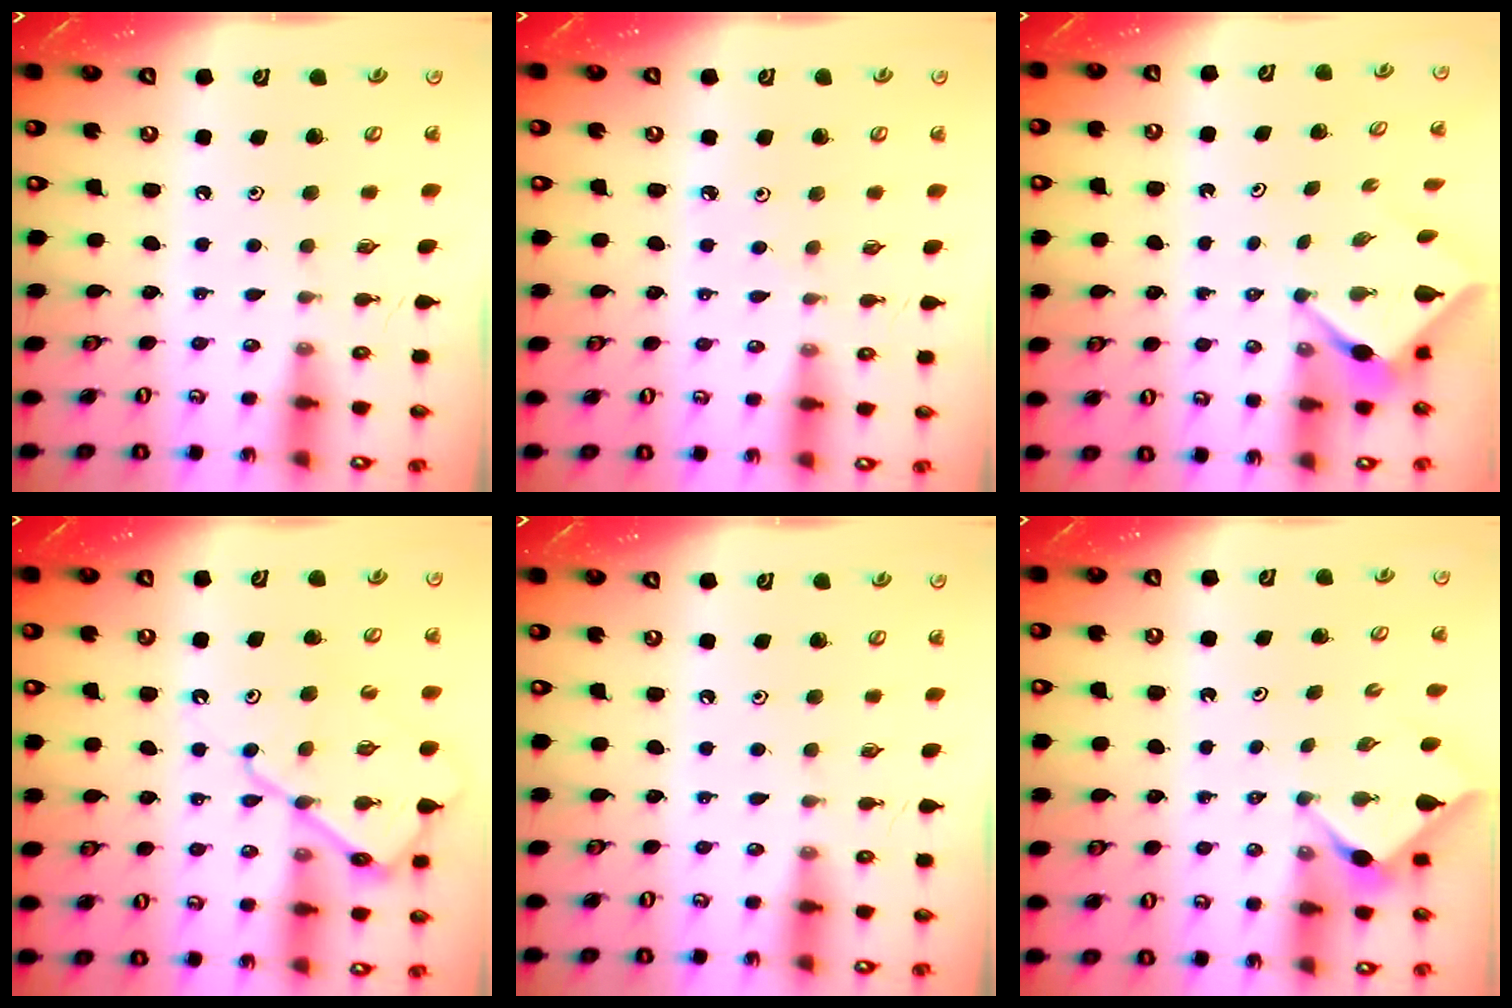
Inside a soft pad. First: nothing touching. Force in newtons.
{"total": 2.6, "press": 2.6, "slide": 0.2}
{"total": 3.0, "press": 3.0, "slide": 0.2}
{"total": 13.7, "press": 13.6, "slide": 1.4}
{"total": 0.0}
{"total": 2.9, "press": 2.9, "slide": 0.4}